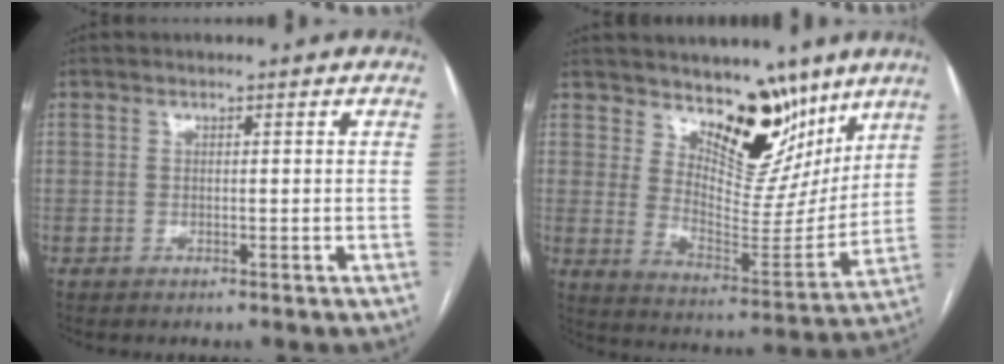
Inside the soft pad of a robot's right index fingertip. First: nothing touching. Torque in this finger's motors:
{"motor_torque": [0.04, 0.56, 0.25, 0.05]}